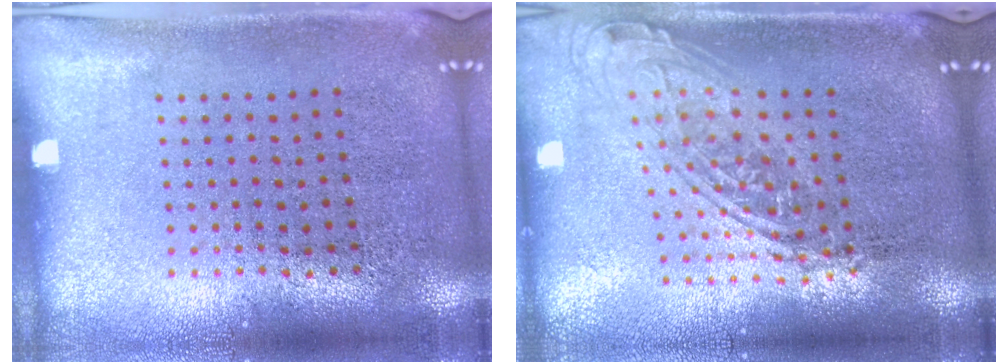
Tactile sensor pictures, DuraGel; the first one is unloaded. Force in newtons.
{"total": 1.9, "press": 1.4, "slide": 1.2}